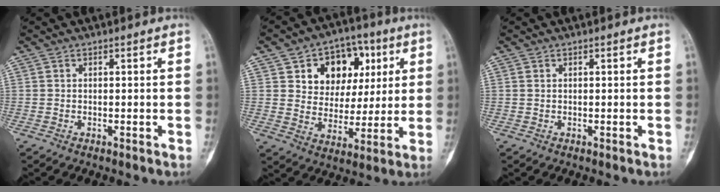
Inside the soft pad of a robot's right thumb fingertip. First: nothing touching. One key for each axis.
{"total": 14.1, "fx": 5.1, "fy": 10.6, "fz": 7.8, "tx": -0.063, "ty": -0.006, "tz": 0.083}
{"total": 0.0}